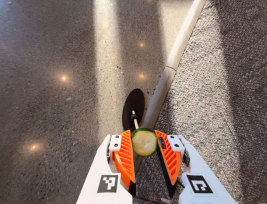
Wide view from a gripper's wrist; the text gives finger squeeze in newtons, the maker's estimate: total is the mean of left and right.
{"total": 6.5, "left": 6.3, "right": 6.7}